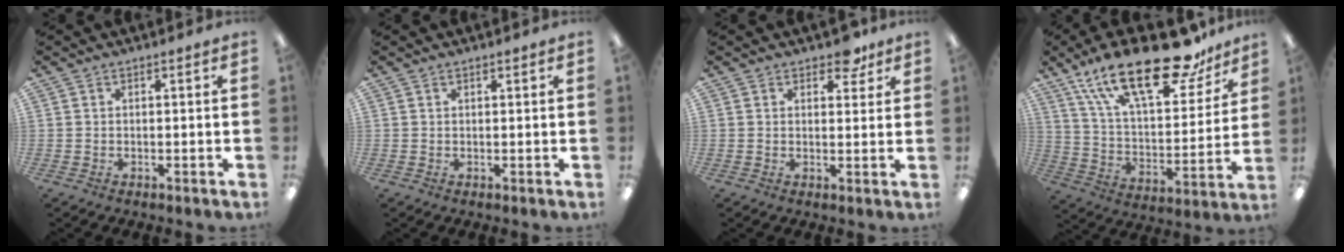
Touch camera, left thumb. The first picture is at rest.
{"total": 0.8, "force": [0.6, 0.3, 0.4], "torque": [-0.010, 0.001, 0.011]}
{"total": 5.4, "force": [3.7, 2.7, 2.7], "torque": [-0.021, -0.014, 0.061]}
{"total": 27.3, "force": [18.2, 10.1, 17.6], "torque": [-0.286, -0.103, 0.306]}